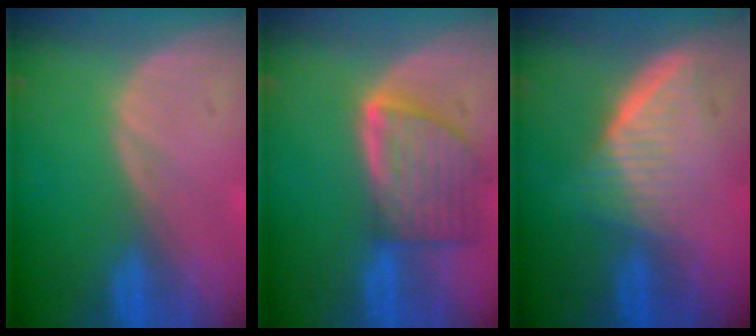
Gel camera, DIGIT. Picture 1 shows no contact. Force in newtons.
{"total": 8.1, "press": 7.3, "slide": 3.4}
{"total": 6.8, "press": 6.0, "slide": 3.1}